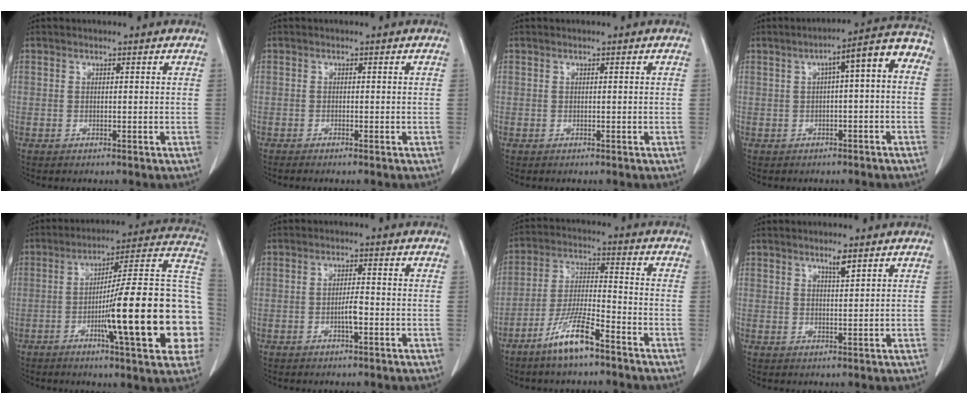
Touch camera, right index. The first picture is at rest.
{"total": 1.4, "force": [-1.1, -0.2, 0.8], "torque": [-0.013, 0.000, -0.016]}
{"total": 0.0}
{"total": 8.3, "force": [0.6, 1.5, 8.2], "torque": [-0.109, 0.039, 0.001]}
{"total": 24.6, "force": [-4.9, 2.4, 24.0], "torque": [-0.258, 0.020, -0.072]}
{"total": 2.7, "force": [-0.8, 0.4, 2.5], "torque": [-0.047, 0.001, -0.013]}
{"total": 9.4, "force": [-6.4, 1.0, 6.8], "torque": [-0.141, -0.013, -0.124]}
{"total": 2.1, "force": [1.5, 0.1, 1.4], "torque": [-0.029, -0.002, 0.028]}